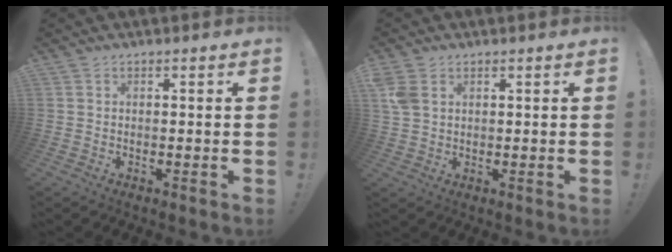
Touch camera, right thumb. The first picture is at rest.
{"total": 5.1, "force": [2.1, 3.5, 3.1], "torque": [-0.059, -0.003, 0.042]}